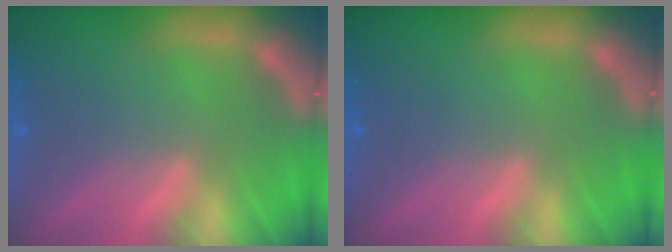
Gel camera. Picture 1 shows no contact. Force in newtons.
{"total": 0.0}